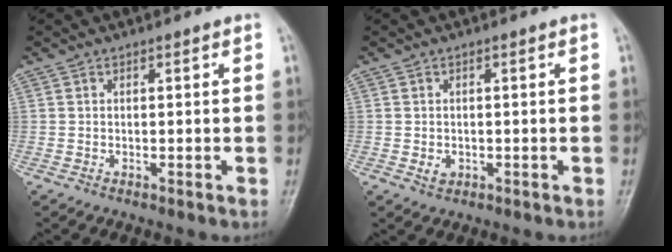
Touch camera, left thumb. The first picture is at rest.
{"total": 2.1, "force": [-0.5, 1.7, 1.1], "torque": [-0.011, 0.001, -0.005]}